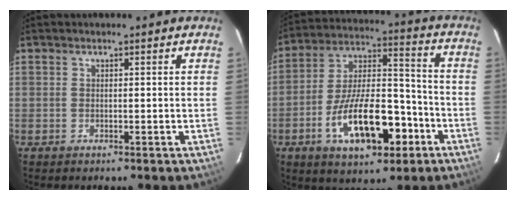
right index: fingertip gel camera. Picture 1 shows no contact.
{"total": 18.4, "force": [-7.8, 8.0, 14.6], "torque": [-0.266, 0.012, -0.120]}